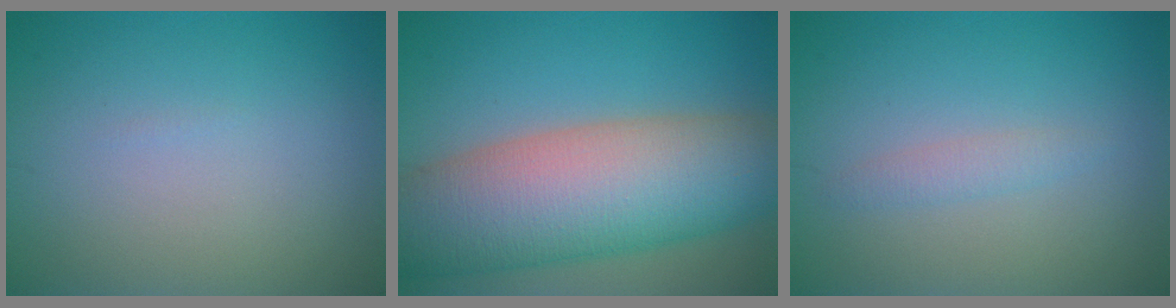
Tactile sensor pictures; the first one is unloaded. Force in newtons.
{"total": 13.3, "press": 13.3, "slide": 0.7}
{"total": 1.3, "press": 1.3, "slide": 0.0}